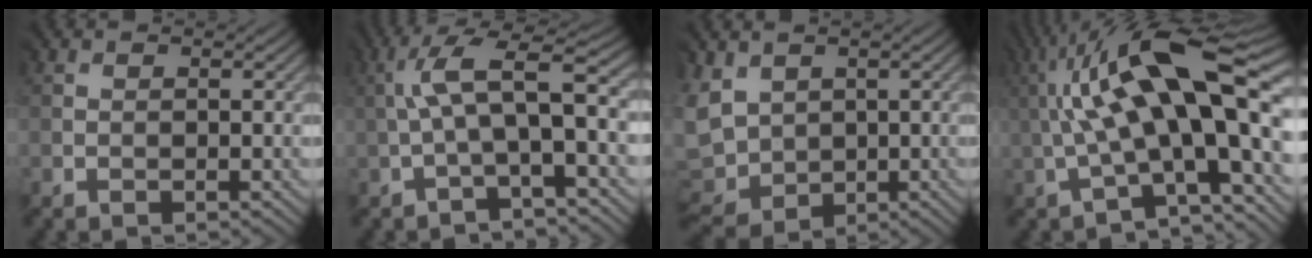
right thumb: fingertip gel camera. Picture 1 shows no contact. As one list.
[{"total": 6.7, "force": [-0.6, 1.0, 6.6], "torque": [-0.120, 0.026, -0.017]}, {"total": 5.6, "force": [1.2, 5.1, 2.0], "torque": [-0.099, -0.006, 0.020]}, {"total": 14.0, "force": [1.5, 3.4, 13.5], "torque": [-0.238, 0.031, 0.026]}]